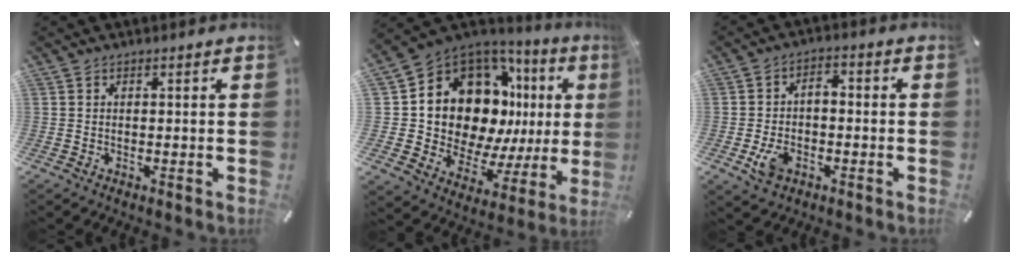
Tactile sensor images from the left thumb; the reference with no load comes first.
{"total": 16.0, "force": [6.0, 11.7, 9.2], "torque": [-0.146, -0.079, 0.119]}
{"total": 7.2, "force": [-2.1, 4.9, 4.8], "torque": [-0.097, 0.007, -0.041]}